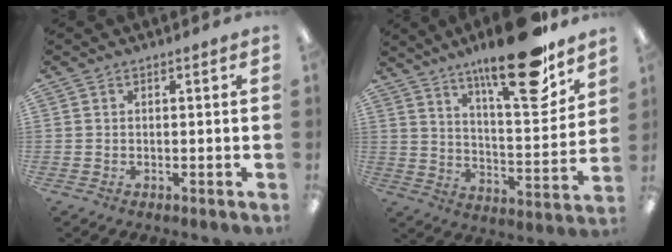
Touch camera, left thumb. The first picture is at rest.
{"total": 20.7, "force": [15.3, 4.7, 13.2], "torque": [-0.201, -0.098, 0.242]}